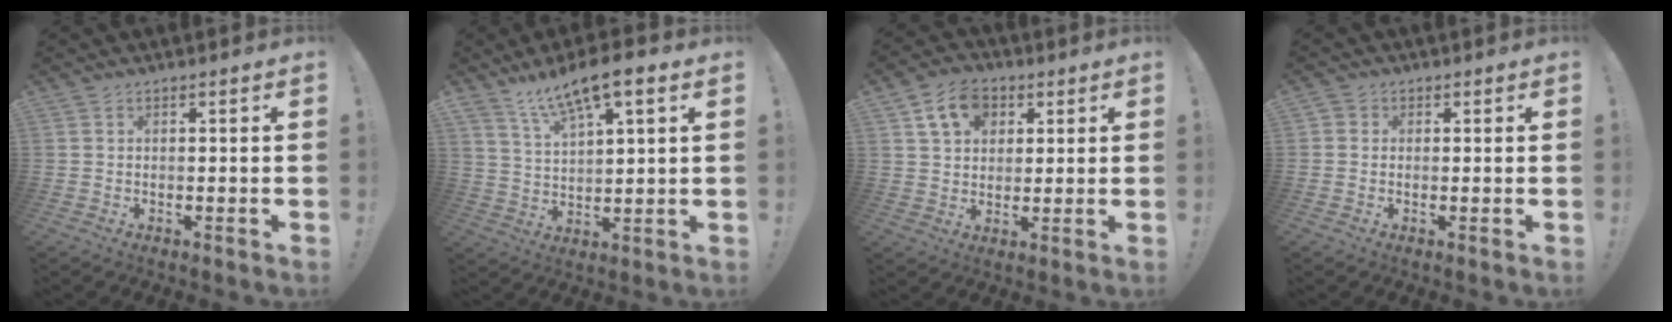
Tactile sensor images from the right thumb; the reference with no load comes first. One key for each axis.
{"total": 10.5, "fx": 7.6, "fy": 2.5, "fz": 6.8, "tx": -0.124, "ty": -0.039, "tz": 0.133}
{"total": 10.4, "fx": 4.7, "fy": 7.9, "fz": 4.9, "tx": -0.080, "ty": -0.008, "tz": 0.091}
{"total": 1.7, "fx": -0.1, "fy": 1.5, "fz": 0.7, "tx": -0.018, "ty": 0.007, "tz": 0.000}